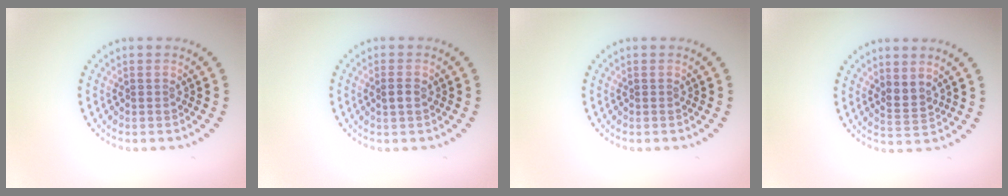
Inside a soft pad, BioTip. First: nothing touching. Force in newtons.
{"total": 1.1, "press": 1.0, "slide": 0.4}
{"total": 0.0}
{"total": 1.9, "press": 1.3, "slide": 1.3}